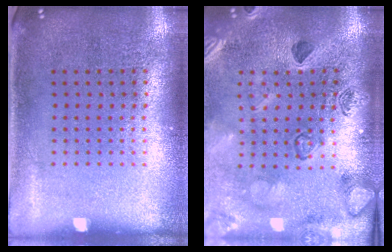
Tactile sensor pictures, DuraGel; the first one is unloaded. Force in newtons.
{"total": 2.3, "press": 2.3, "slide": 0.5}